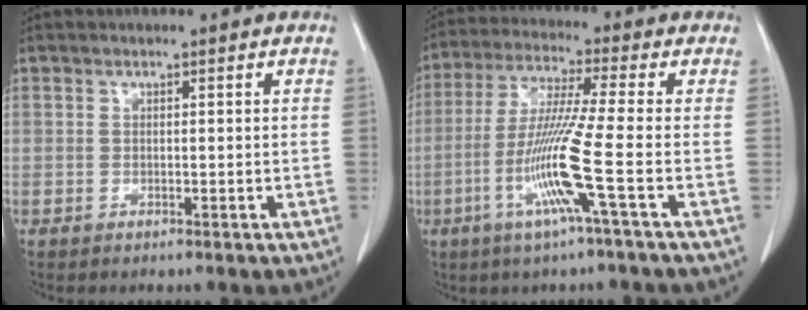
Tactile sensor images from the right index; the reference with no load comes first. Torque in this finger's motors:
{"motor_torque": [1.75, -0.39, 0.89, 0.13]}